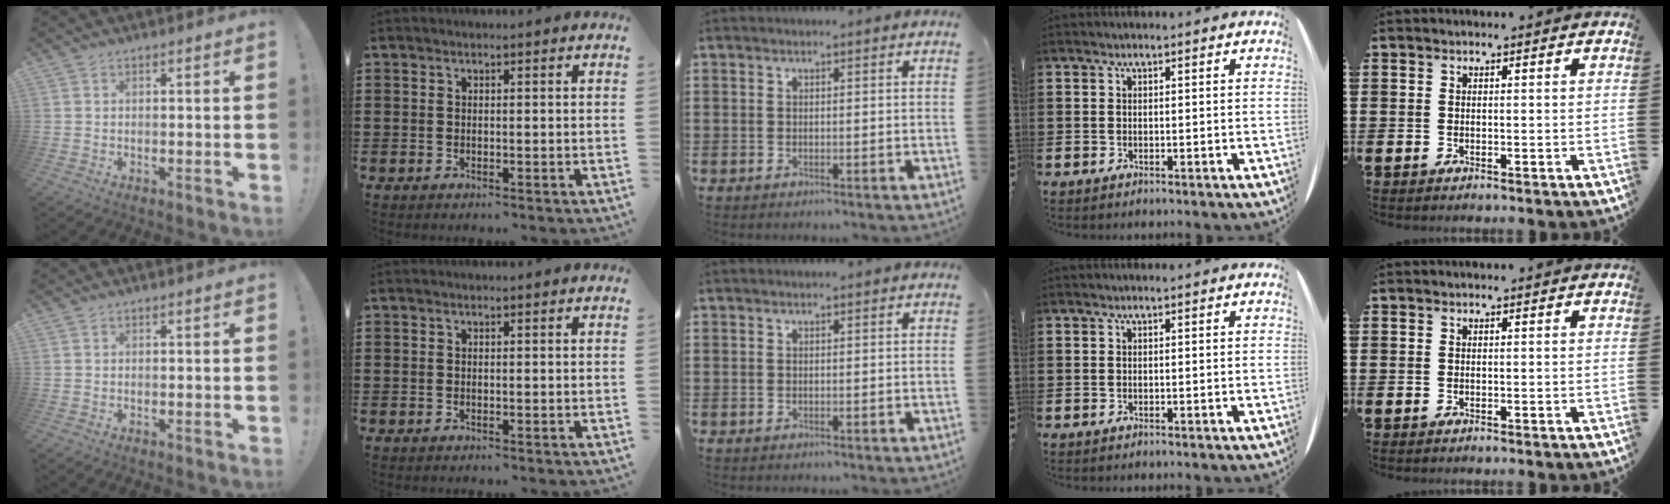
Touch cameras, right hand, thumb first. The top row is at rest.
{}